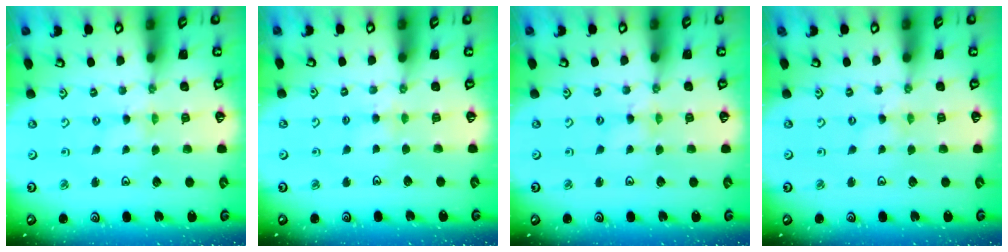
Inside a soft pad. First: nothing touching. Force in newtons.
{"total": 4.9, "press": 4.8, "slide": 0.7}
{"total": 1.3, "press": 1.2, "slide": 0.2}
{"total": 0.0}